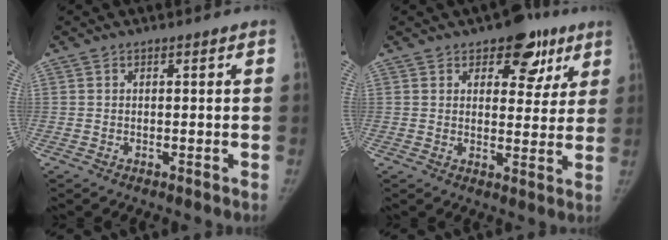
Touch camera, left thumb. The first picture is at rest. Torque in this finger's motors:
{"motor_torque": [0.33, 0.10, 0.75, -0.64, 0.13]}